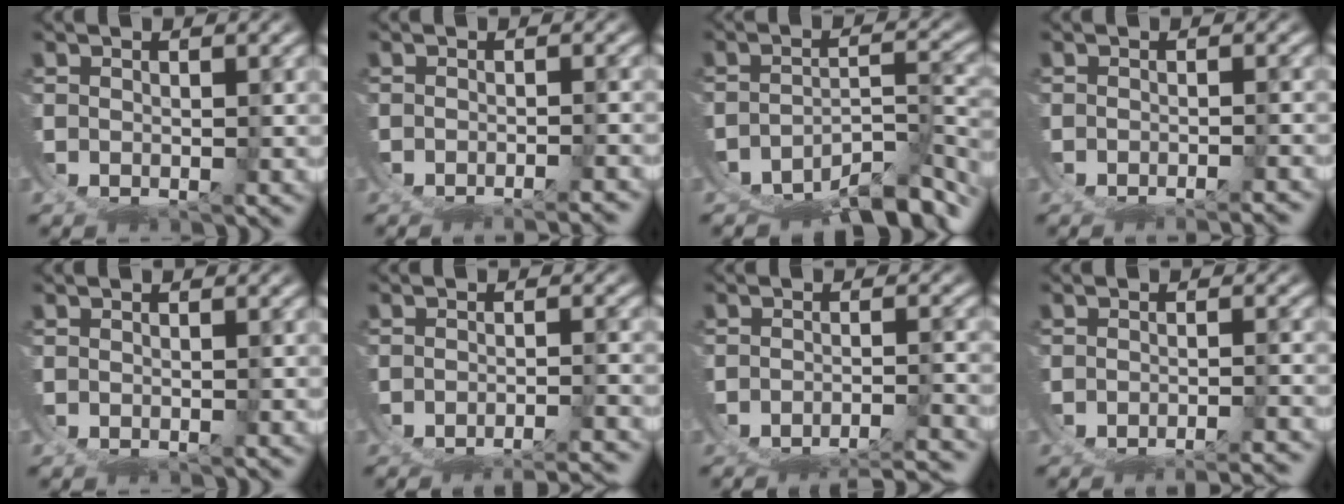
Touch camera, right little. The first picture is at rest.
{"total": 2.9, "force": [-2.6, 0.7, 1.1], "torque": [-0.009, -0.001, -0.039]}
{"total": 7.5, "force": [-6.0, 3.1, 3.3], "torque": [-0.045, -0.020, -0.080]}
{"total": 2.5, "force": [-2.3, 0.6, 1.0], "torque": [-0.008, 0.001, -0.035]}
{"total": 0.0}
{"total": 5.1, "force": [-4.4, 1.7, 1.9], "torque": [-0.027, -0.013, -0.060]}
{"total": 6.8, "force": [-5.8, 2.5, 2.5], "torque": [-0.037, -0.021, -0.076]}
{"total": 4.0, "force": [-3.5, 1.2, 1.5], "torque": [-0.018, -0.007, -0.049]}